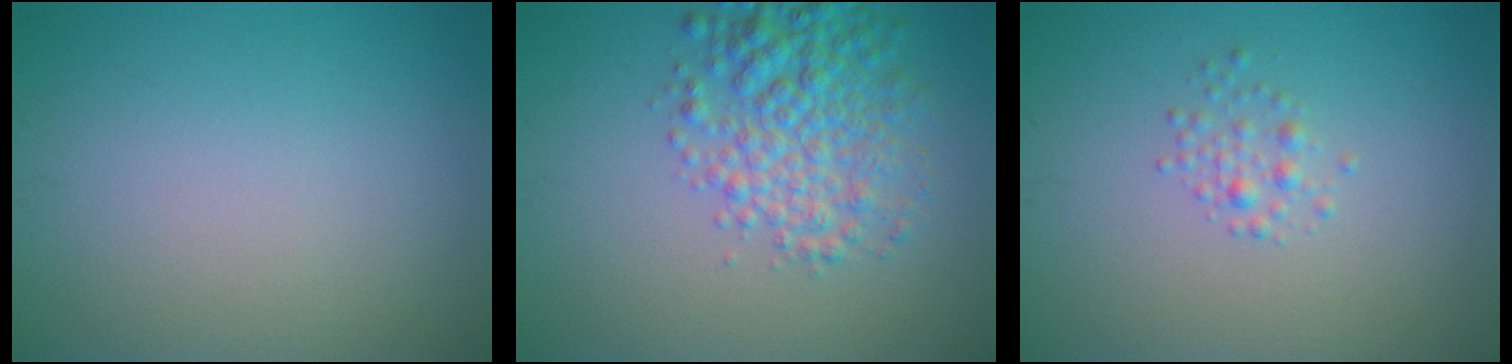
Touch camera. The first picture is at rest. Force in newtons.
{"total": 5.5, "press": 5.5, "slide": 0.2}
{"total": 1.3, "press": 1.3, "slide": 0.0}